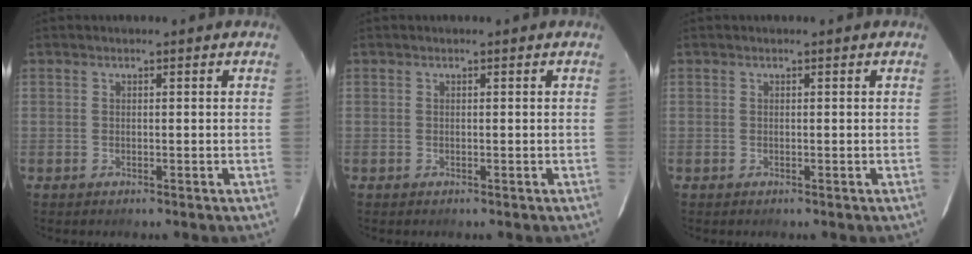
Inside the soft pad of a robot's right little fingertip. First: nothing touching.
{"total": 0.0}
{"total": 0.0}